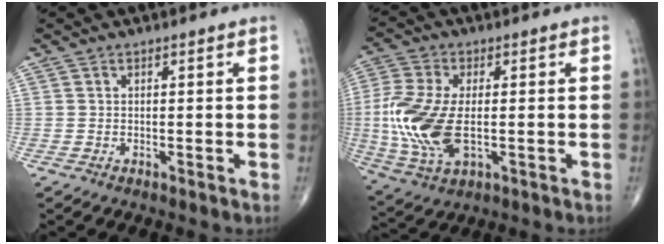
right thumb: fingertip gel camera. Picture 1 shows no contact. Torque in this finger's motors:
{"motor_torque": [0.22, 0.33, 0.96, 0.11, 0.35]}